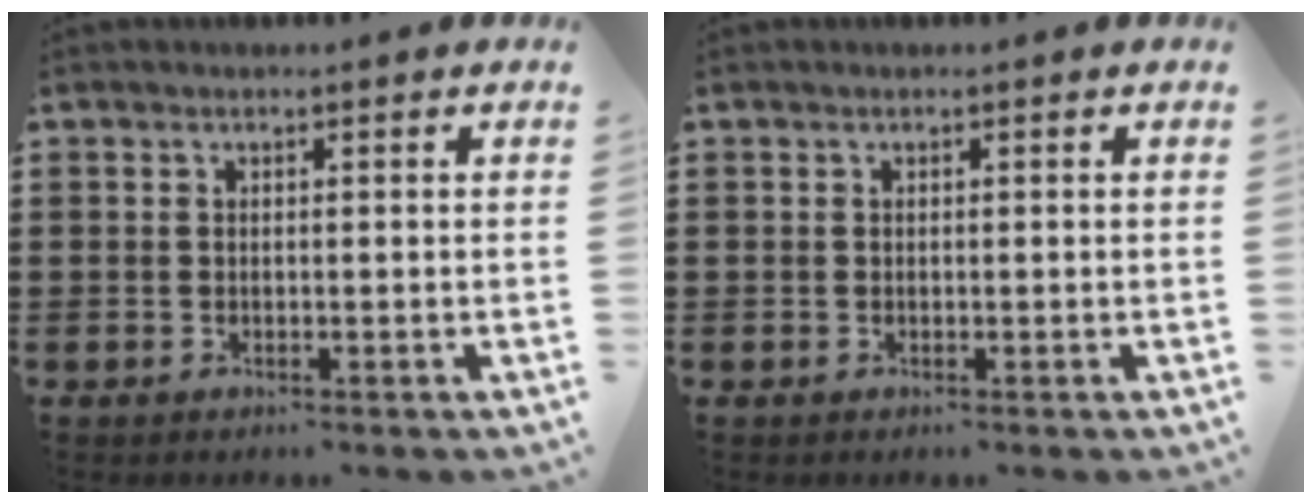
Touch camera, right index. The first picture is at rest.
{"total": 0.0}